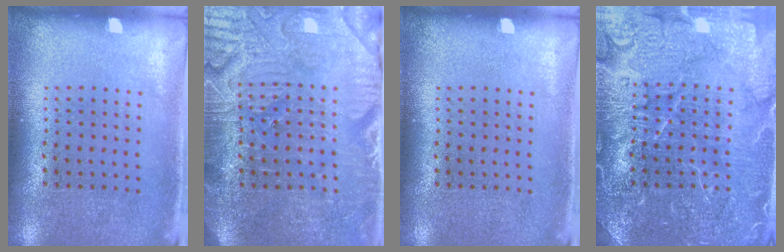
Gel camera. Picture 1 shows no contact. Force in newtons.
{"total": 4.0, "press": 3.9, "slide": 1.0}
{"total": 0.0}
{"total": 7.2, "press": 7.1, "slide": 1.0}